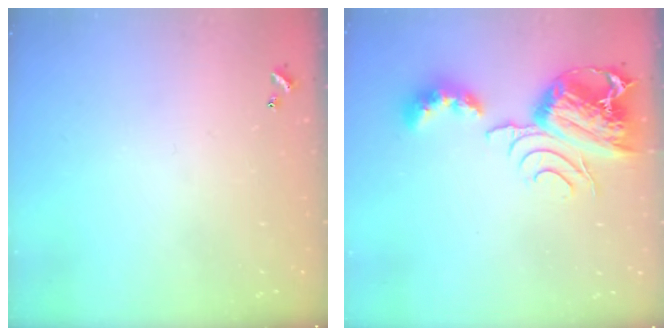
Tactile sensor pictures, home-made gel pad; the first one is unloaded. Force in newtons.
{"total": 12.2, "press": 12.1, "slide": 1.4}